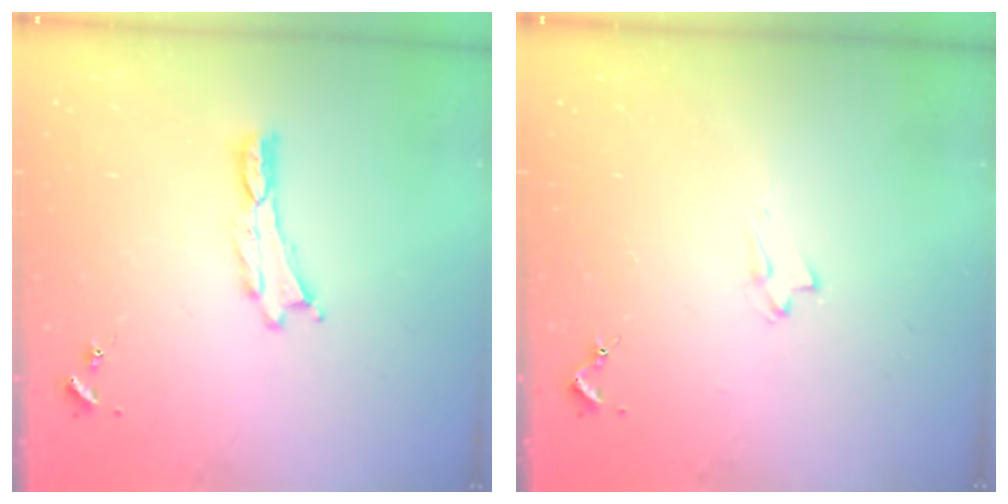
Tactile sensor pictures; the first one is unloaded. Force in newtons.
{"total": 2.1, "press": 2.1, "slide": 0.3}